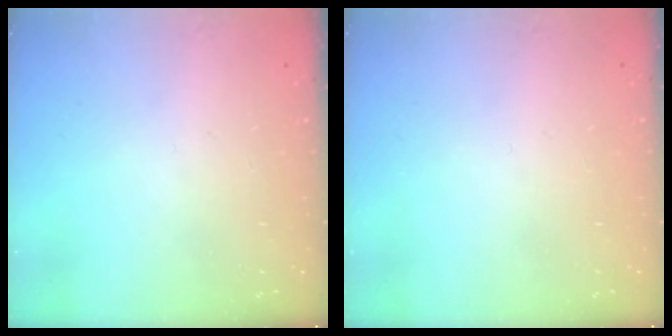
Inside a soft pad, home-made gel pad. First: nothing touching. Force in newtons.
{"total": 1.5, "press": 1.5, "slide": 0.1}